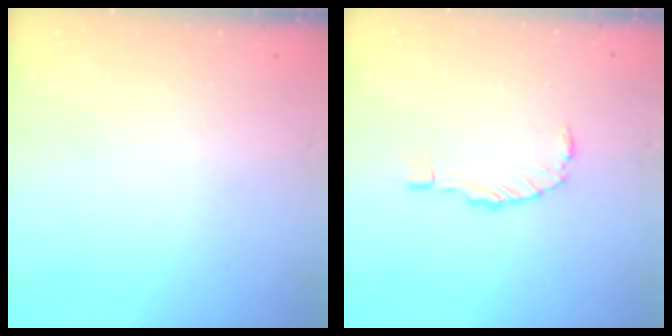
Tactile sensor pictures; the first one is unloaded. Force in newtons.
{"total": 0.0}